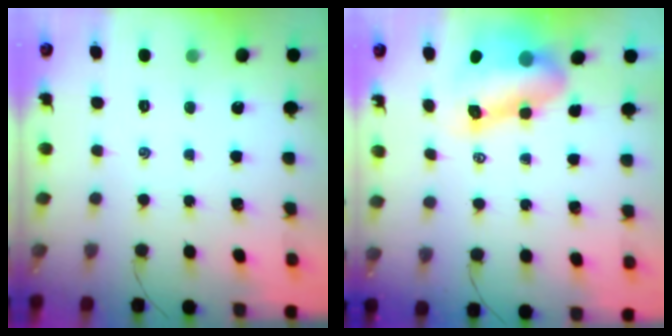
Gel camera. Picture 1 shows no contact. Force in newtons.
{"total": 10.0, "press": 9.6, "slide": 2.8}